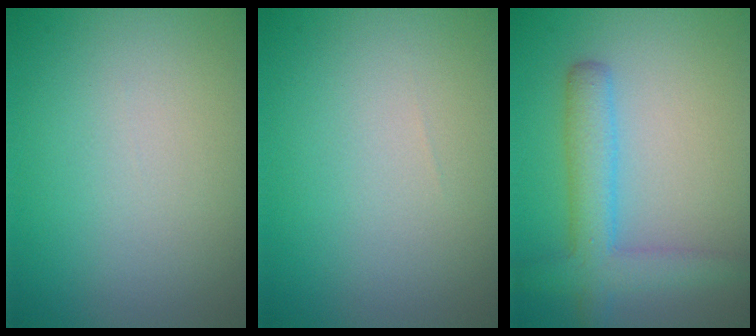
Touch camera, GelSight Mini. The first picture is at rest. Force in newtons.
{"total": 0.0}
{"total": 4.2, "press": 4.2, "slide": 0.2}